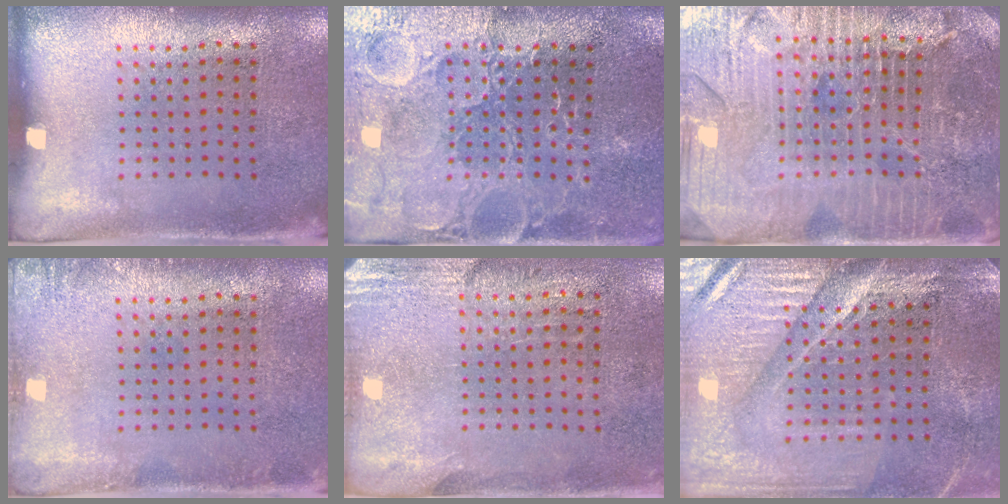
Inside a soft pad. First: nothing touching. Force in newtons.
{"total": 3.7, "press": 3.6, "slide": 0.9}
{"total": 5.2, "press": 4.8, "slide": 2.1}
{"total": 1.4, "press": 1.3, "slide": 0.2}
{"total": 2.8, "press": 2.4, "slide": 1.3}
{"total": 4.4, "press": 3.9, "slide": 1.9}